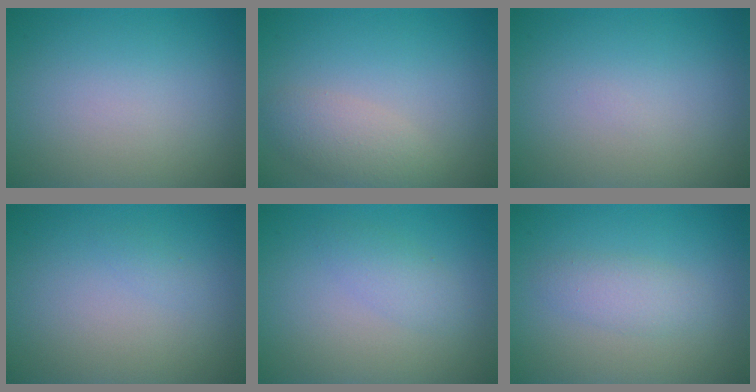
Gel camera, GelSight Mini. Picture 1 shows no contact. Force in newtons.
{"total": 2.7, "press": 2.7, "slide": 0.2}
{"total": 0.0}
{"total": 0.5, "press": 0.5, "slide": 0.0}
{"total": 1.7, "press": 1.7, "slide": 0.0}
{"total": 2.1, "press": 2.1, "slide": 0.1}